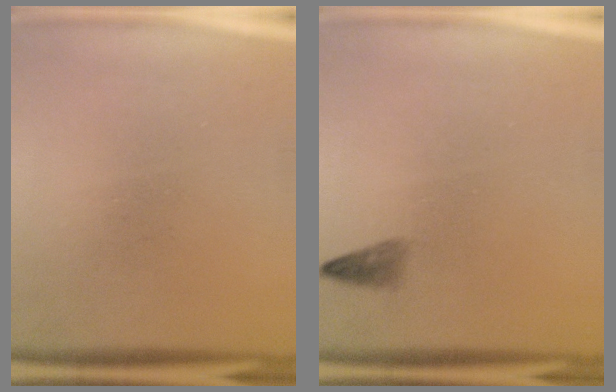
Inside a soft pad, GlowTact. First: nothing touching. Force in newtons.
{"total": 1.2}